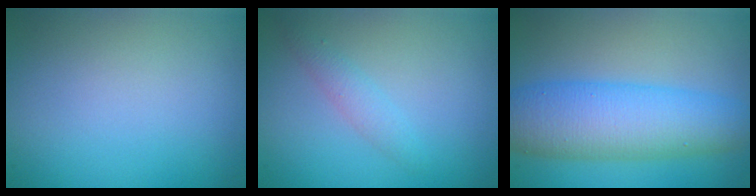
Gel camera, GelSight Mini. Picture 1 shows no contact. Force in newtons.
{"total": 1.4, "press": 1.4, "slide": 0.1}
{"total": 7.2, "press": 7.2, "slide": 0.2}